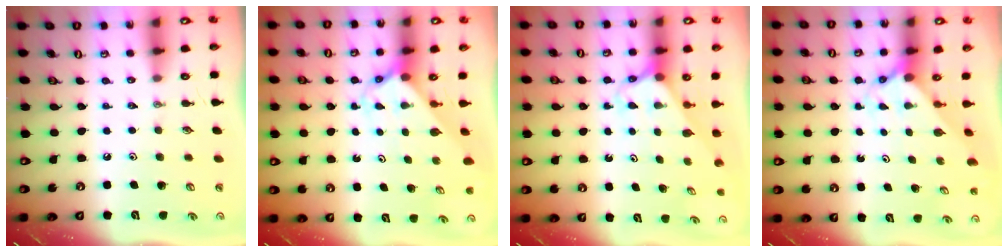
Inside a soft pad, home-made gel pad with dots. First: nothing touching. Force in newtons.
{"total": 2.3, "press": 2.3, "slide": 0.1}
{"total": 2.5, "press": 2.5, "slide": 0.2}
{"total": 1.7, "press": 1.7, "slide": 0.2}